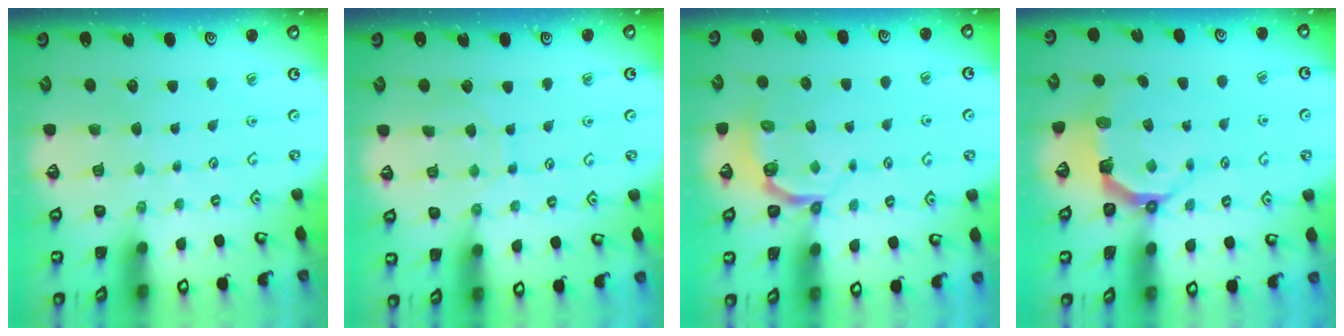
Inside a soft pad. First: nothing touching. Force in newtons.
{"total": 4.6, "press": 4.5, "slide": 0.5}
{"total": 4.0, "press": 3.2, "slide": 2.4}
{"total": 5.4, "press": 3.7, "slide": 3.9}